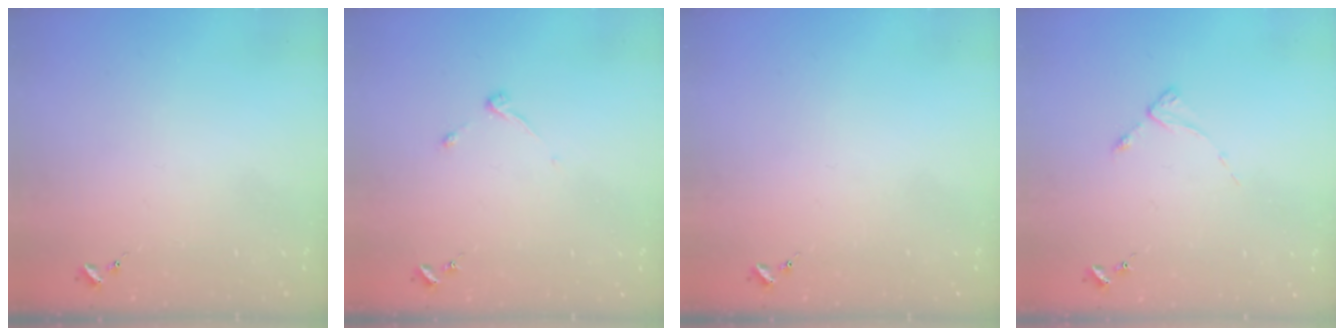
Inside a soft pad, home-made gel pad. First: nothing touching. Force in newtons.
{"total": 3.7, "press": 3.6, "slide": 0.6}
{"total": 0.0}
{"total": 2.7, "press": 2.7, "slide": 0.3}